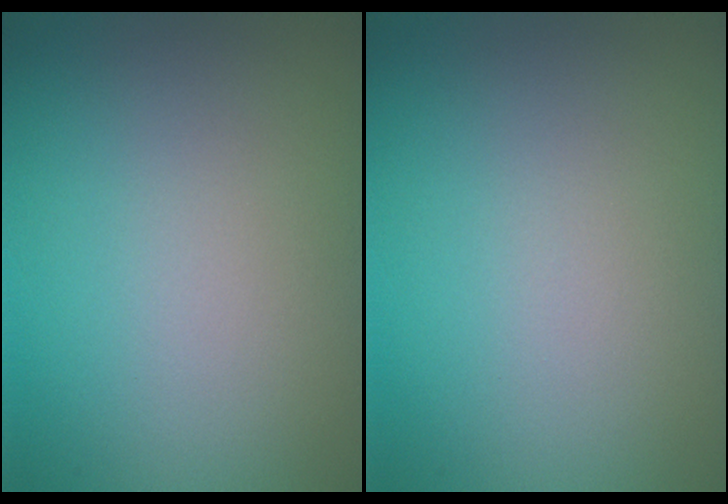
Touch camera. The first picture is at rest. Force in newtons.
{"total": 0.0}